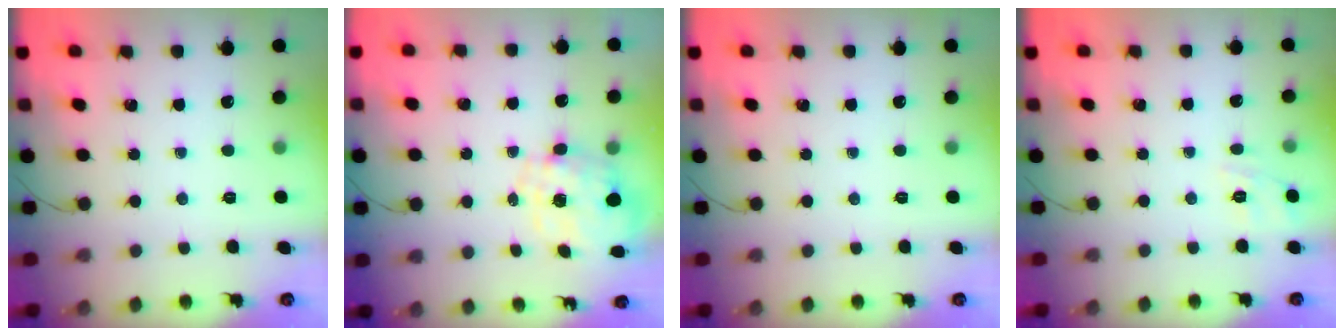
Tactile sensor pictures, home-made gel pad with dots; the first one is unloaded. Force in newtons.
{"total": 2.5, "press": 2.3, "slide": 1.0}
{"total": 0.0}
{"total": 9.6, "press": 9.5, "slide": 1.5}